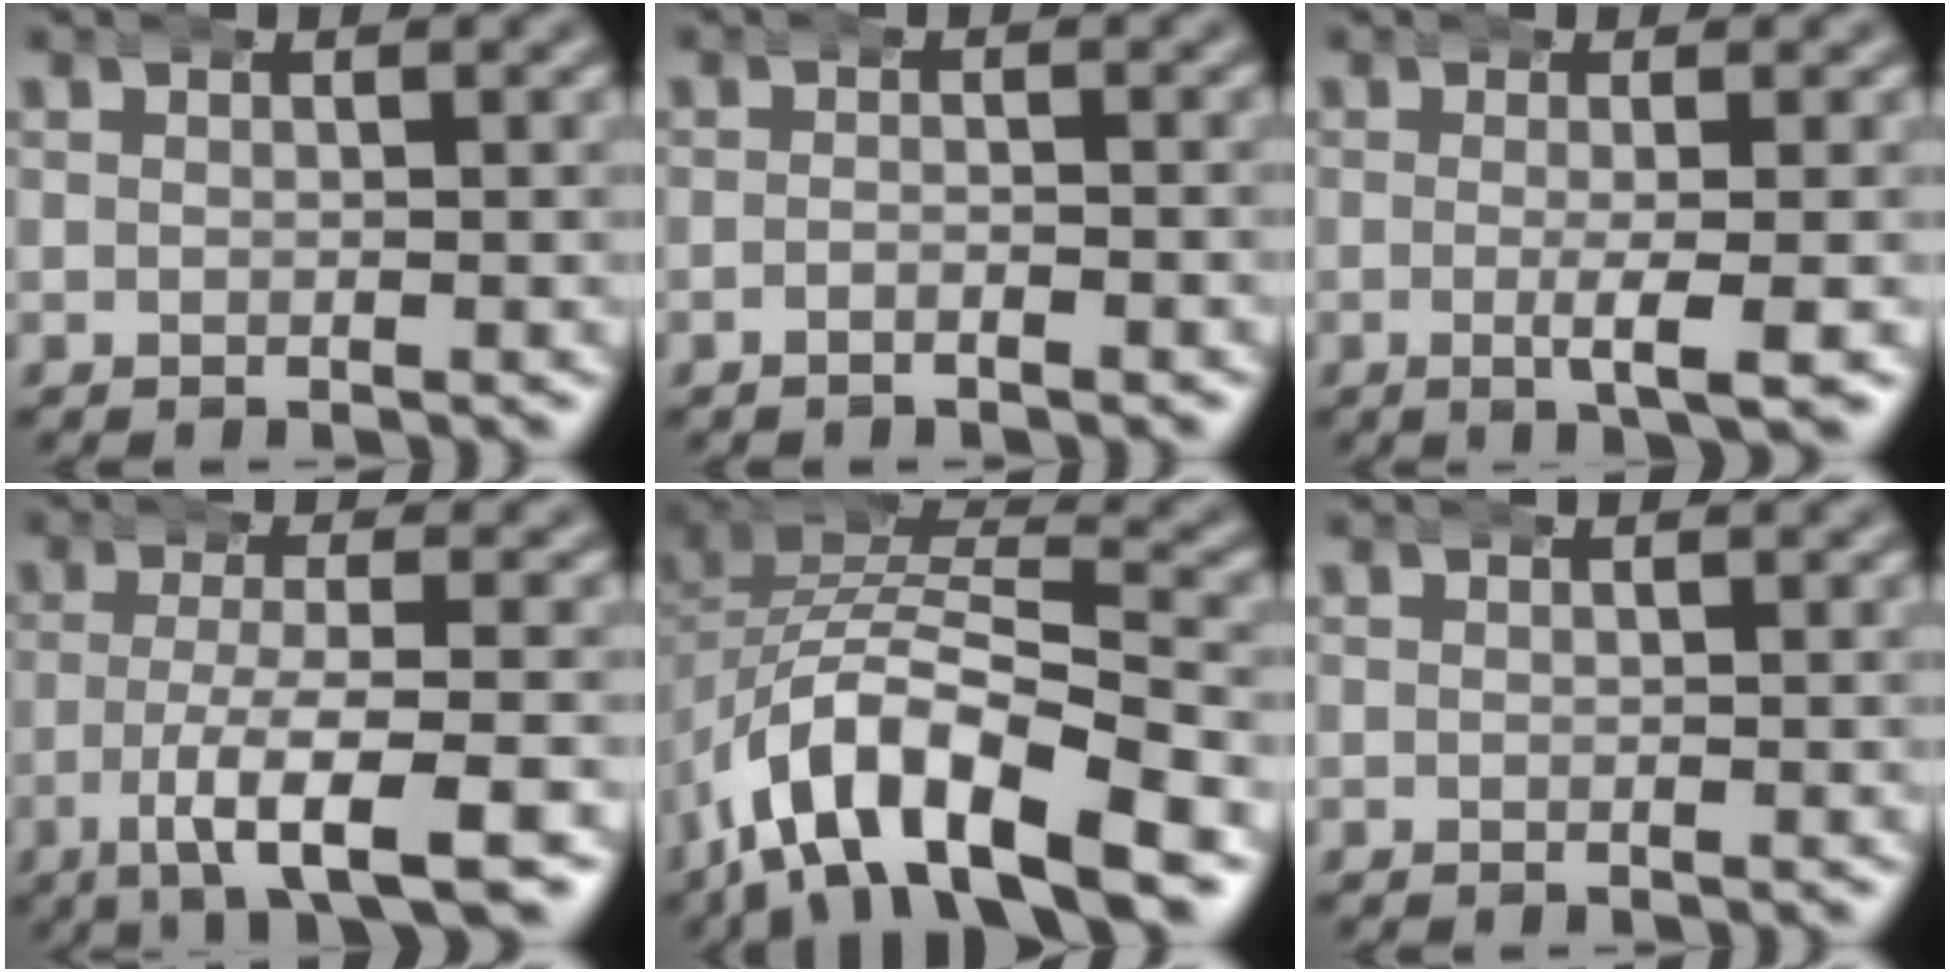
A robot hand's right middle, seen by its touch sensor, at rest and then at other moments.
{"total": 1.5, "force": [-1.2, 0.2, 0.8], "torque": [-0.007, 0.002, -0.029]}
{"total": 3.4, "force": [-0.7, 0.3, 3.3], "torque": [-0.056, -0.003, -0.017]}
{"total": 7.4, "force": [-4.1, 1.8, 5.8], "torque": [-0.109, -0.022, -0.057]}
{"total": 12.1, "force": [-3.7, 7.7, 8.5], "torque": [-0.170, -0.032, -0.056]}
{"total": 0.0}